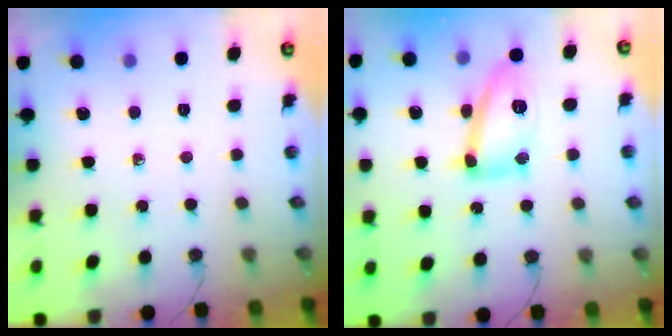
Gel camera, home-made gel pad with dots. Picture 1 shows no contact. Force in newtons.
{"total": 13.2, "press": 13.2, "slide": 1.3}